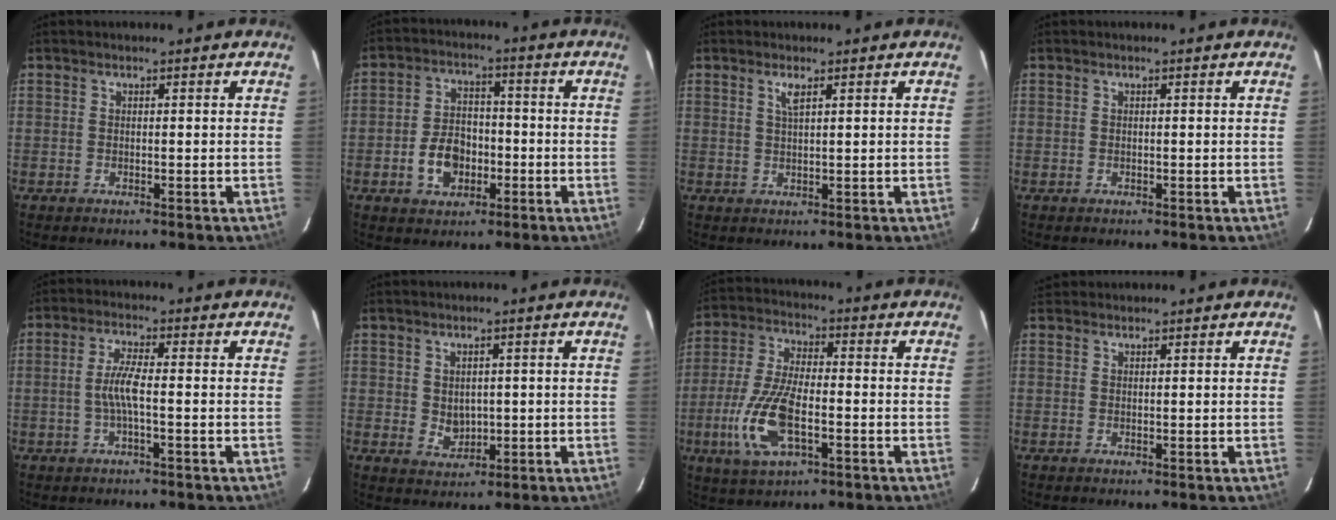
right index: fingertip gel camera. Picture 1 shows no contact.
{"total": 8.2, "force": [-2.8, 5.8, 5.0], "torque": [-0.102, 0.019, -0.040]}
{"total": 1.8, "force": [1.0, 0.3, 1.5], "torque": [-0.029, 0.001, 0.018]}
{"total": 0.0}
{"total": 4.4, "force": [-0.9, 0.3, 4.3], "torque": [-0.088, 0.002, -0.016]}
{"total": 3.6, "force": [0.4, 3.0, 1.9], "torque": [-0.031, 0.000, 0.014]}
{"total": 13.0, "force": [-4.1, 5.3, 11.2], "torque": [-0.243, -0.006, -0.077]}
{"total": 1.9, "force": [1.7, 0.9, 0.1], "torque": [-0.001, 0.013, 0.028]}